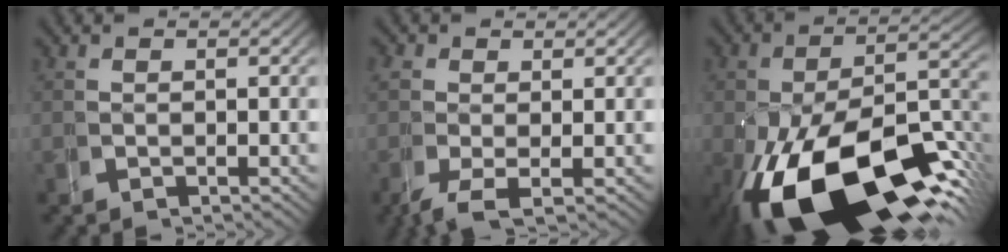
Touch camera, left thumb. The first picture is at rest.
{"total": 3.8, "force": [-1.2, 2.4, 2.6], "torque": [-0.066, -0.031, -0.008]}
{"total": 20.7, "force": [-6.8, 11.1, 16.1], "torque": [-0.285, -0.059, -0.067]}